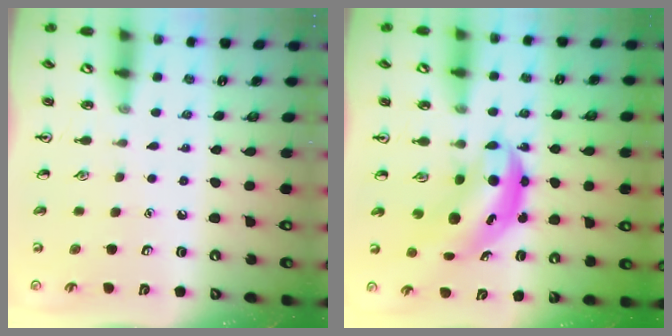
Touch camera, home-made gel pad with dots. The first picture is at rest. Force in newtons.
{"total": 6.1, "press": 5.9, "slide": 1.6}